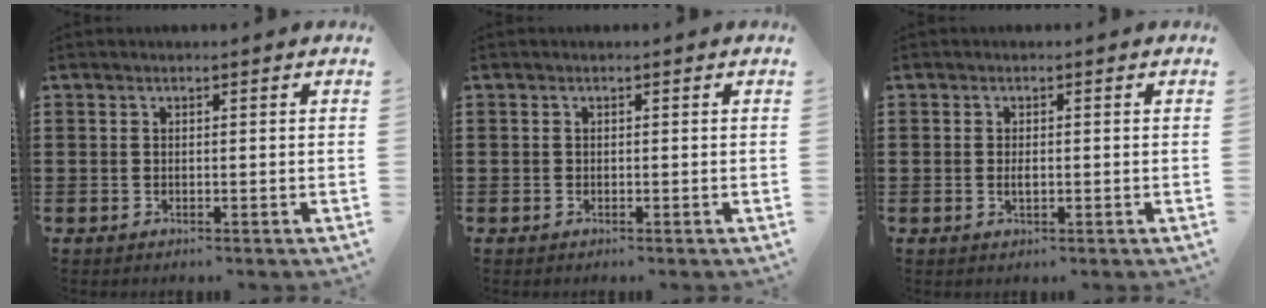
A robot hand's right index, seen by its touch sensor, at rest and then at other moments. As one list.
[{"total": 0.0}, {"total": 1.4, "force": [-0.1, 0.5, 1.3], "torque": [-0.025, 0.000, -0.003]}]